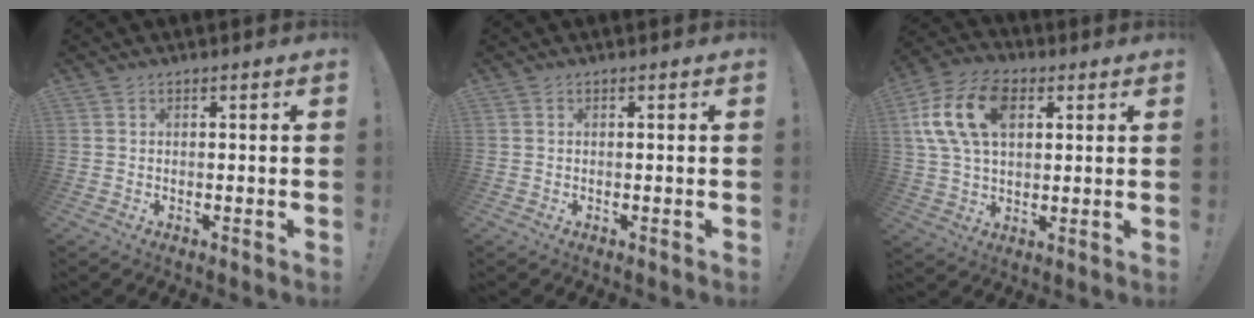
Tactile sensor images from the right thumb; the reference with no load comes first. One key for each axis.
{"total": 0.0}
{"total": 16.7, "fx": 5.1, "fy": 10.7, "fz": 11.7, "tx": -0.226, "ty": -0.001, "tz": 0.093}